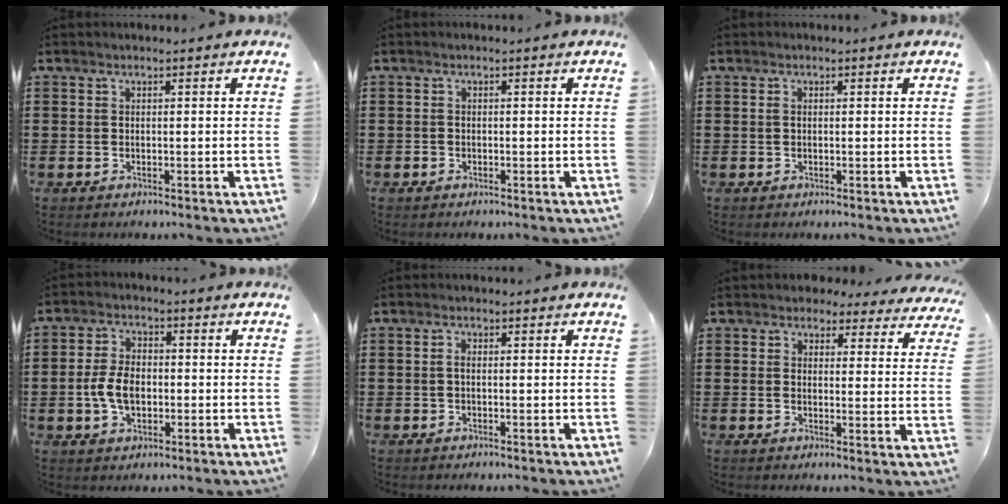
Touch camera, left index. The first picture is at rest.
{"total": 0.7, "force": [-0.4, 0.5, 0.1], "torque": [-0.006, 0.001, -0.009]}
{"total": 0.6, "force": [0.1, 0.3, 0.5], "torque": [-0.012, 0.001, 0.001]}
{"total": 5.8, "force": [-1.0, 3.5, 4.5], "torque": [-0.109, 0.000, -0.026]}
{"total": 1.0, "force": [-0.2, 0.4, 0.9], "torque": [-0.026, -0.003, -0.006]}
{"total": 3.5, "force": [3.3, 1.0, 0.5], "torque": [-0.022, -0.005, 0.061]}